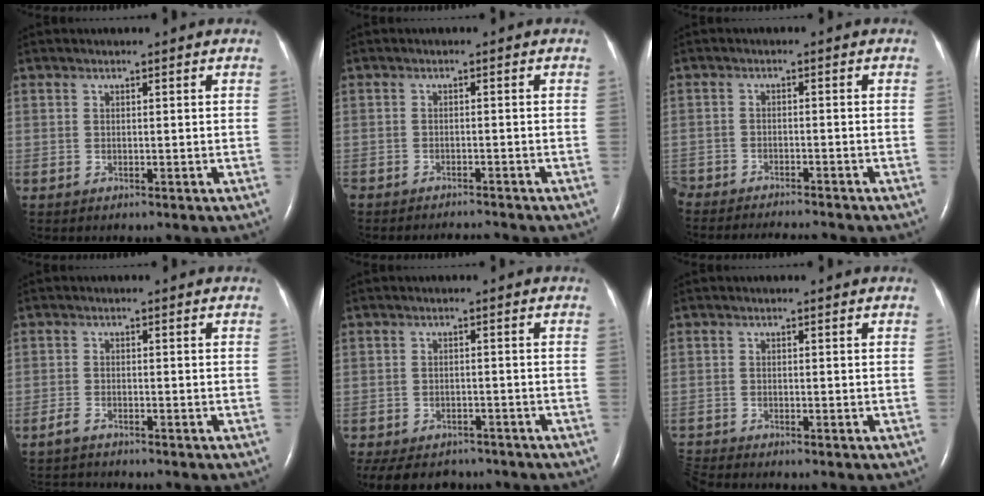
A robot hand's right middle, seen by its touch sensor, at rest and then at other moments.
{"total": 3.3, "force": [-3.3, 0.1, 0.3], "torque": [-0.004, -0.012, -0.051]}
{"total": 11.0, "force": [-10.2, 1.6, 3.7], "torque": [-0.065, -0.014, -0.148]}
{"total": 2.2, "force": [-2.2, 0.2, 0.4], "torque": [-0.015, -0.009, -0.034]}
{"total": 11.7, "force": [-9.3, 6.1, 3.8], "torque": [-0.094, -0.006, -0.117]}
{"total": 1.9, "force": [-1.8, -0.6, -0.2], "torque": [-0.007, -0.015, -0.036]}